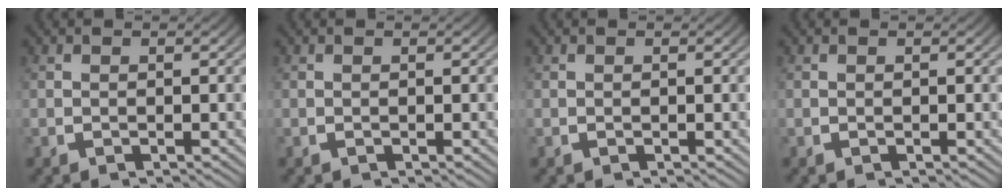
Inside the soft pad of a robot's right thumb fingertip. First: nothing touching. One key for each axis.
{"total": 0.0}
{"total": 0.0}
{"total": 0.0}